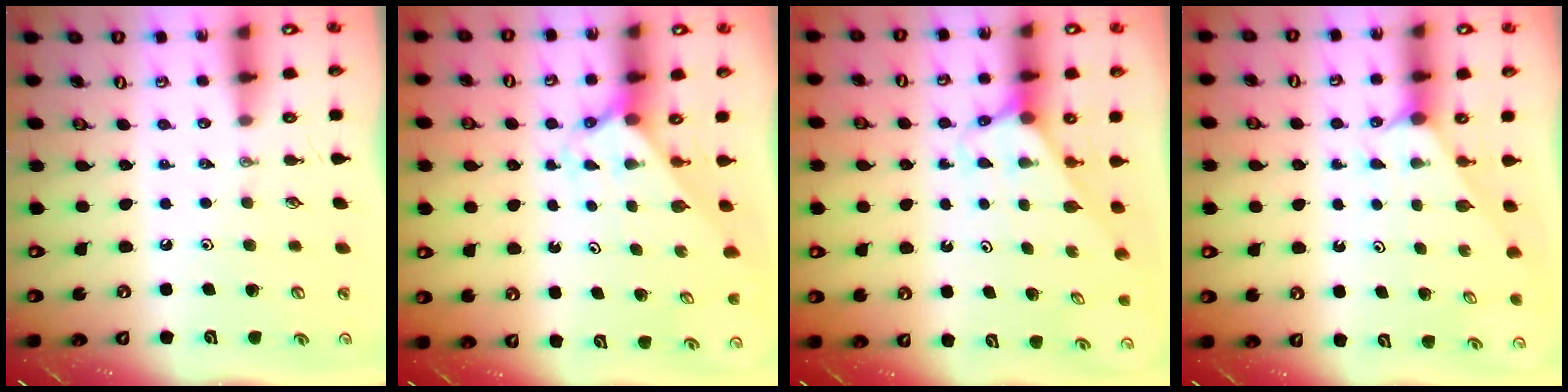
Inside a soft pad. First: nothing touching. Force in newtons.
{"total": 2.1, "press": 2.1, "slide": 0.1}
{"total": 4.0, "press": 4.0, "slide": 0.2}
{"total": 2.0, "press": 2.0, "slide": 0.3}